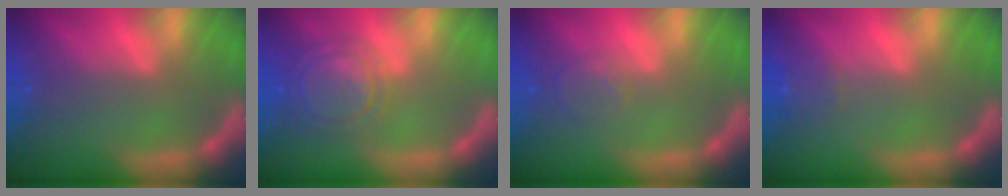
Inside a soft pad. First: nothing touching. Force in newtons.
{"total": 6.5}
{"total": 2.0}
{"total": 1.9}